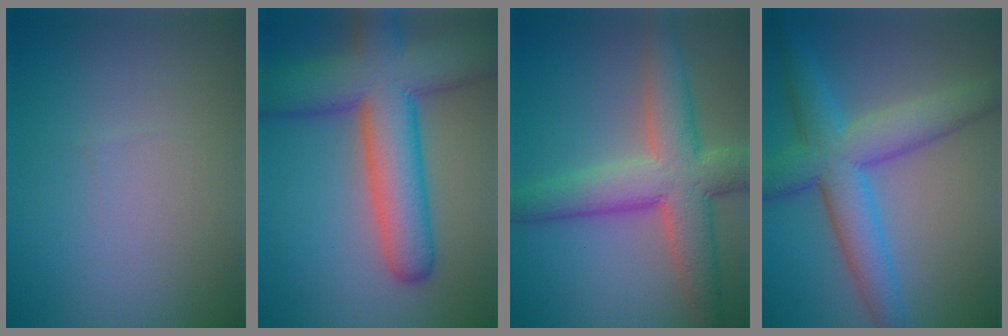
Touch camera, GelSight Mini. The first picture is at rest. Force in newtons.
{"total": 10.7, "press": 10.7, "slide": 0.6}
{"total": 7.9, "press": 7.8, "slide": 0.4}
{"total": 7.7, "press": 7.7, "slide": 0.2}